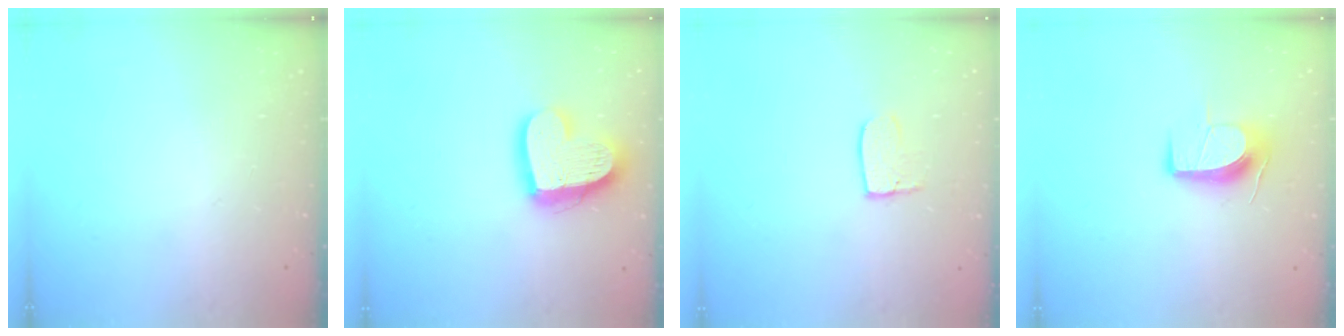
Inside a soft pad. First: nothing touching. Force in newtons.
{"total": 17.2, "press": 17.2, "slide": 1.4}
{"total": 5.5, "press": 5.5, "slide": 0.3}
{"total": 9.9, "press": 9.9, "slide": 0.6}